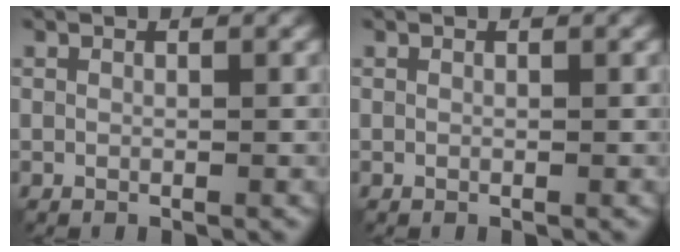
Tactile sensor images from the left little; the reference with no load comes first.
{"total": 0.0}